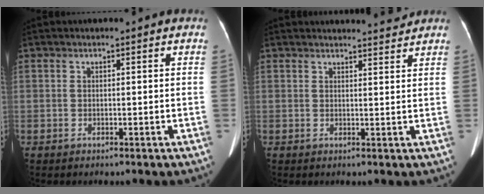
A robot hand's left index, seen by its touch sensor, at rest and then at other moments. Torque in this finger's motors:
{"motor_torque": [0.56, -0.75, 0.02, 0.02]}